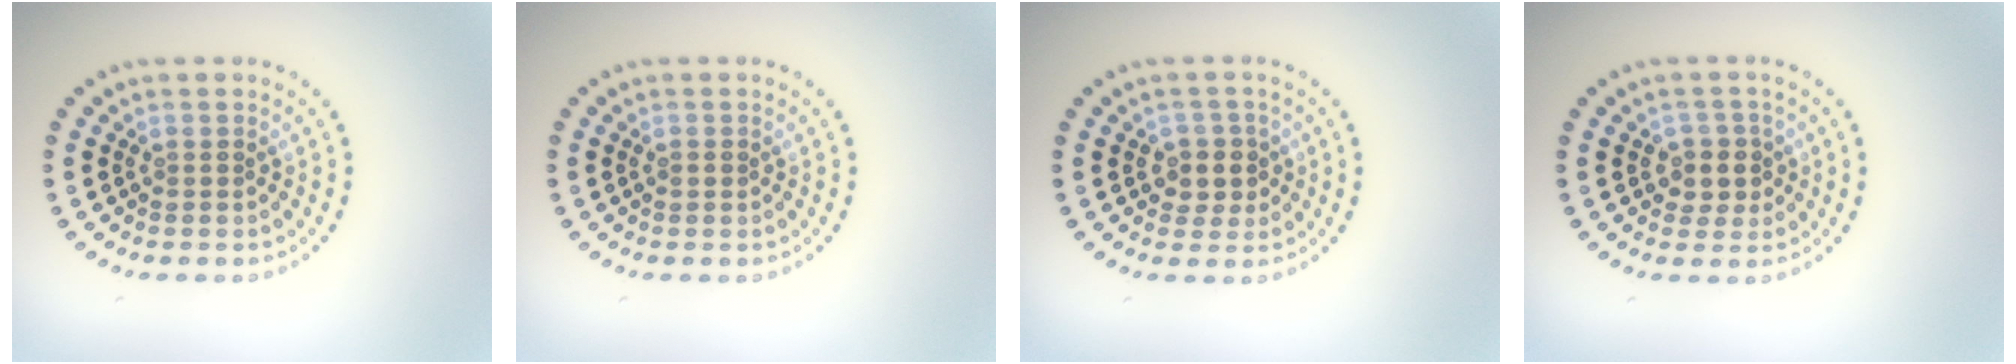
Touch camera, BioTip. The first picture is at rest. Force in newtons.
{"total": 0.5, "press": 0.5, "slide": 0.1}
{"total": 2.3, "press": 2.1, "slide": 0.9}
{"total": 2.3, "press": 2.0, "slide": 1.0}